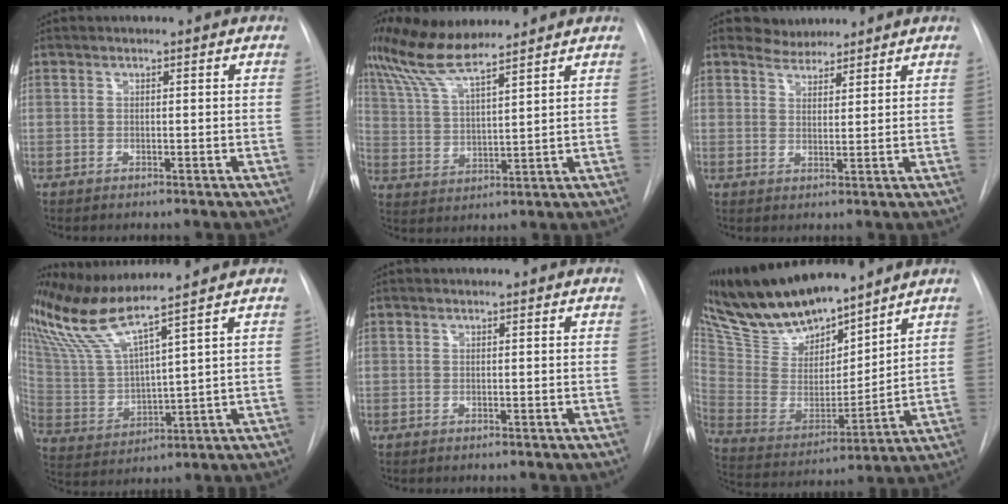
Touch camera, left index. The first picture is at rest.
{"total": 9.6, "force": [7.9, 0.6, 5.3], "torque": [-0.114, 0.020, 0.154]}
{"total": 3.3, "force": [3.2, 1.0, -0.1], "torque": [0.000, 0.010, 0.057]}
{"total": 9.6, "force": [8.1, -1.8, 4.7], "torque": [-0.106, -0.006, 0.172]}
{"total": 0.0}
{"total": 17.9, "force": [15.8, 4.2, 7.3], "torque": [-0.144, -0.002, 0.306]}